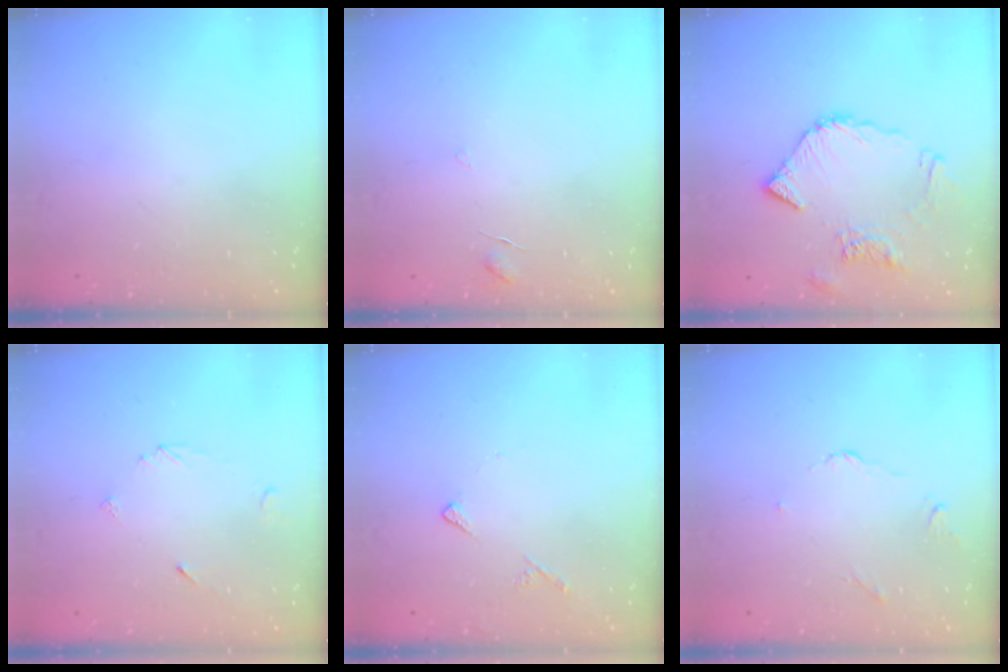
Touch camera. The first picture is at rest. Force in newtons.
{"total": 2.9, "press": 2.9, "slide": 0.2}
{"total": 11.0, "press": 10.9, "slide": 1.5}
{"total": 2.3, "press": 2.3, "slide": 0.2}
{"total": 6.1, "press": 6.0, "slide": 0.6}
{"total": 2.6, "press": 2.5, "slide": 0.6}